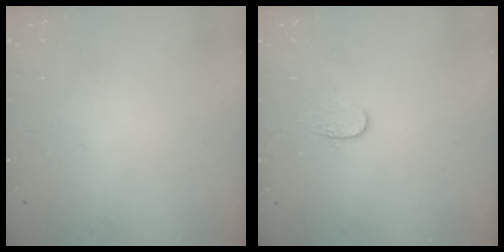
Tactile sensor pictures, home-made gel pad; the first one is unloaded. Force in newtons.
{"total": 3.8, "press": 3.8, "slide": 0.4}